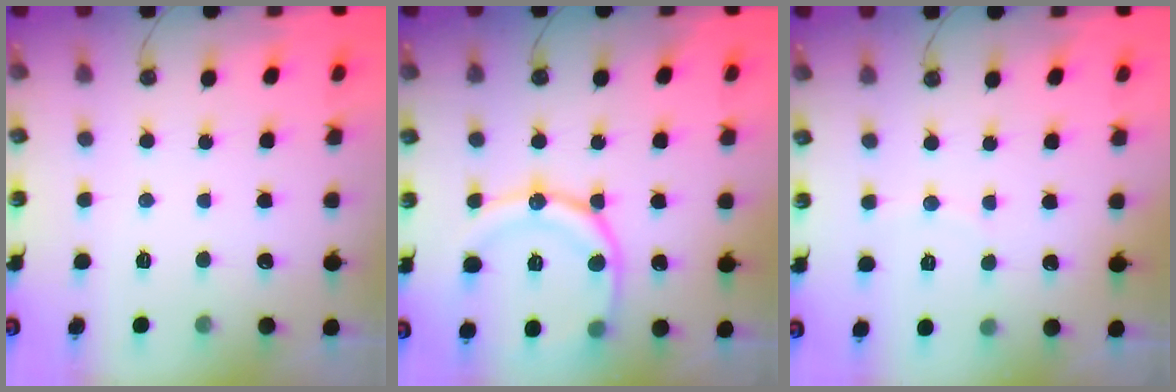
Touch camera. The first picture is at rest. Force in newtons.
{"total": 16.7, "press": 16.6, "slide": 1.8}
{"total": 2.6, "press": 2.6, "slide": 0.3}